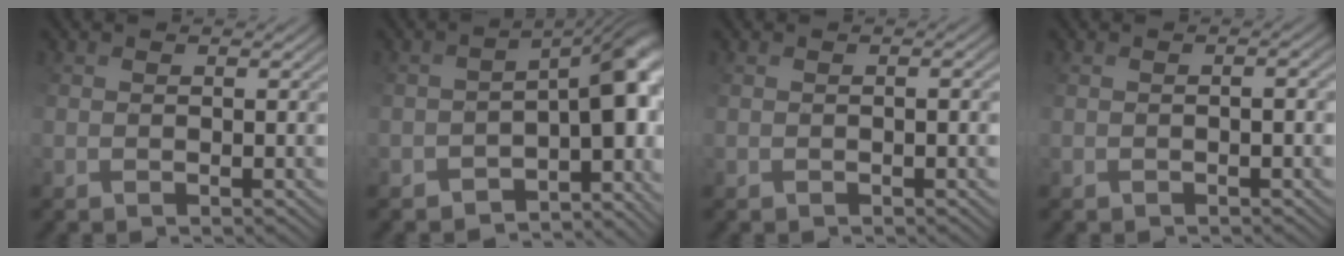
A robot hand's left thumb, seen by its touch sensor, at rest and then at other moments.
{"total": 11.1, "force": [-4.3, 5.9, 8.3], "torque": [-0.113, -0.030, -0.029]}
{"total": 0.9, "force": [-0.3, 0.3, 0.8], "torque": [-0.008, 0.004, 0.010]}
{"total": 1.6, "force": [-0.6, 0.5, 1.3], "torque": [-0.005, 0.007, 0.008]}